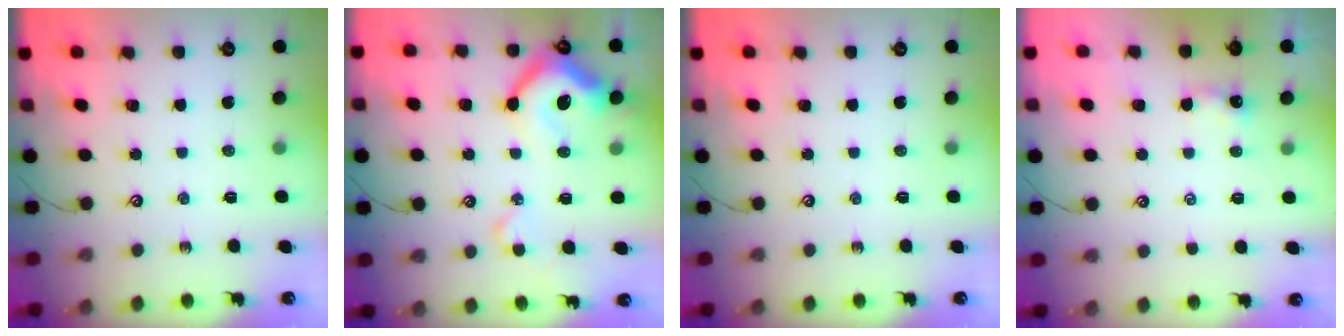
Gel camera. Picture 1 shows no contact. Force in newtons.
{"total": 14.1, "press": 13.9, "slide": 2.3}
{"total": 0.0}
{"total": 3.6, "press": 3.6, "slide": 0.1}